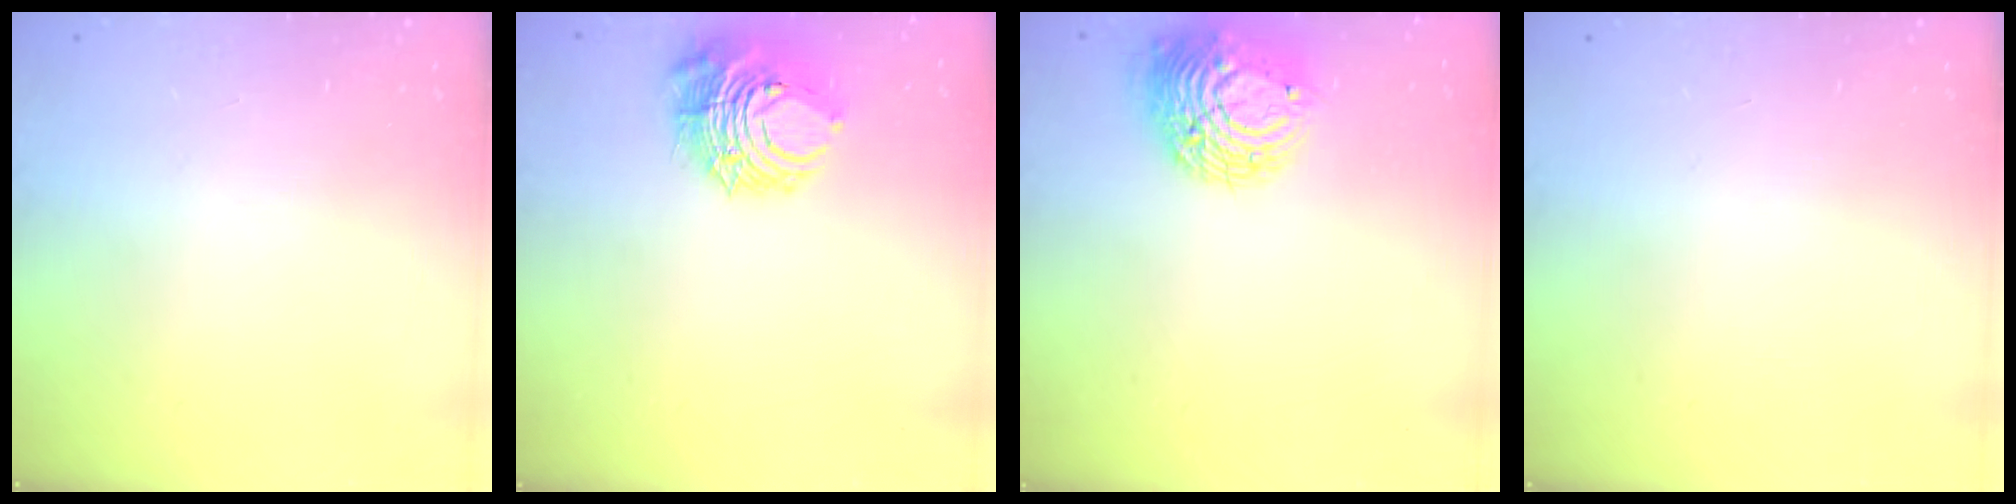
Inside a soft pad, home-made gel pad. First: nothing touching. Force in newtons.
{"total": 11.0, "press": 11.0, "slide": 0.8}
{"total": 12.6, "press": 12.5, "slide": 1.4}
{"total": 0.0}